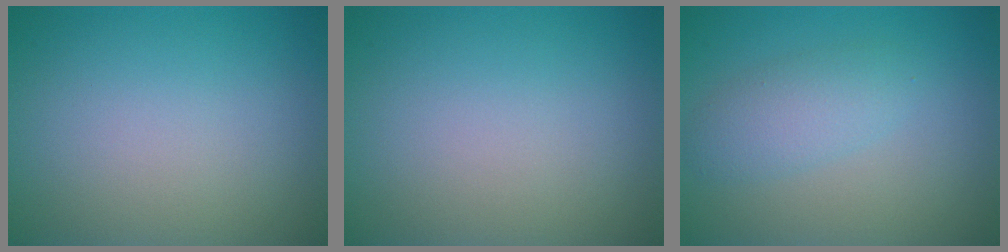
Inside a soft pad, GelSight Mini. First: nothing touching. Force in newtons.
{"total": 0.0}
{"total": 2.7, "press": 2.7, "slide": 0.1}